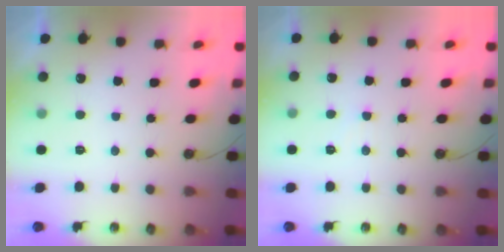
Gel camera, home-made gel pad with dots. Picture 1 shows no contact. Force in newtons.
{"total": 3.2, "press": 3.1, "slide": 0.5}